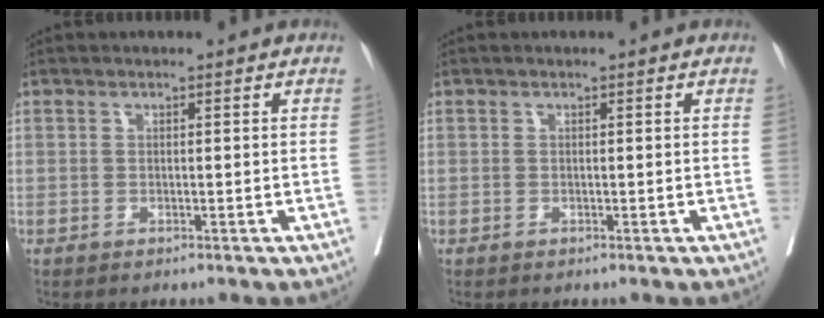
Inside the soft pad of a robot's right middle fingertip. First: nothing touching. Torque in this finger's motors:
{"motor_torque": [0.31, -0.41, -0.10, -0.03]}